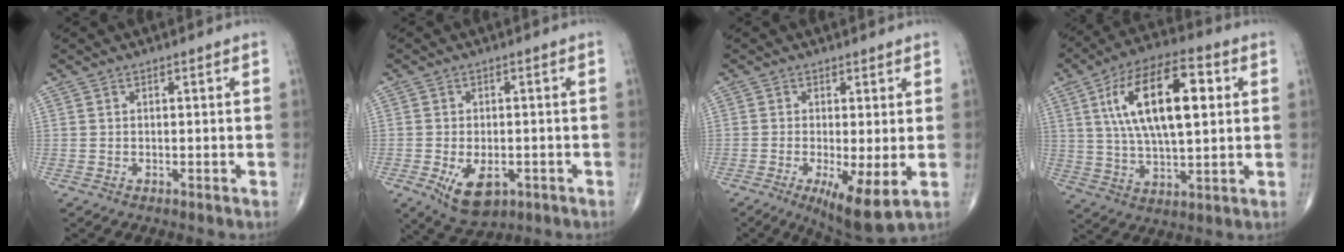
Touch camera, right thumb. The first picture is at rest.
{"total": 7.6, "force": [-2.7, 4.3, 5.7], "torque": [-0.086, -0.001, -0.033]}
{"total": 8.5, "force": [-2.0, 2.1, 7.9], "torque": [-0.133, -0.024, -0.031]}
{"total": 18.8, "force": [4.6, 7.8, 16.4], "torque": [-0.279, 0.008, 0.077]}